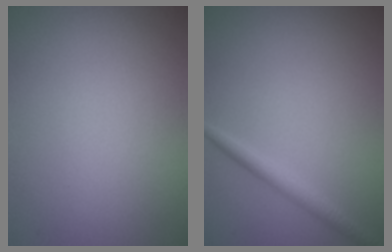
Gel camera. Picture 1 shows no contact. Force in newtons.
{"total": 1.8, "press": 1.8, "slide": 0.1}